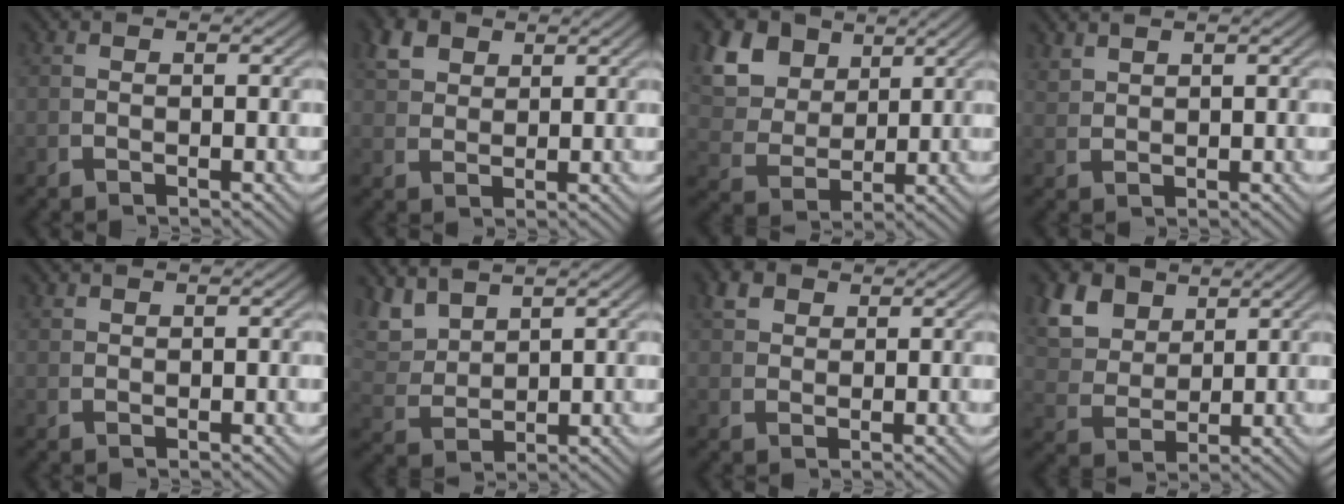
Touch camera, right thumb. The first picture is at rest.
{"total": 4.0, "force": [3.0, 2.0, 1.7], "torque": [-0.029, 0.004, 0.061]}
{"total": 9.1, "force": [3.2, 6.8, 5.3], "torque": [-0.129, -0.016, 0.061]}
{"total": 2.0, "force": [2.0, -0.2, 0.3], "torque": [-0.002, 0.007, 0.048]}
{"total": 1.1, "force": [1.1, -0.3, -0.1], "torque": [0.007, 0.005, 0.025]}
{"total": 3.9, "force": [2.6, 2.1, 2.1], "torque": [-0.056, -0.005, 0.063]}
{"total": 2.9, "force": [2.4, 1.3, 1.1], "torque": [-0.016, 0.004, 0.047]}
{"total": 7.1, "force": [3.2, 4.8, 4.0], "torque": [-0.100, -0.015, 0.069]}